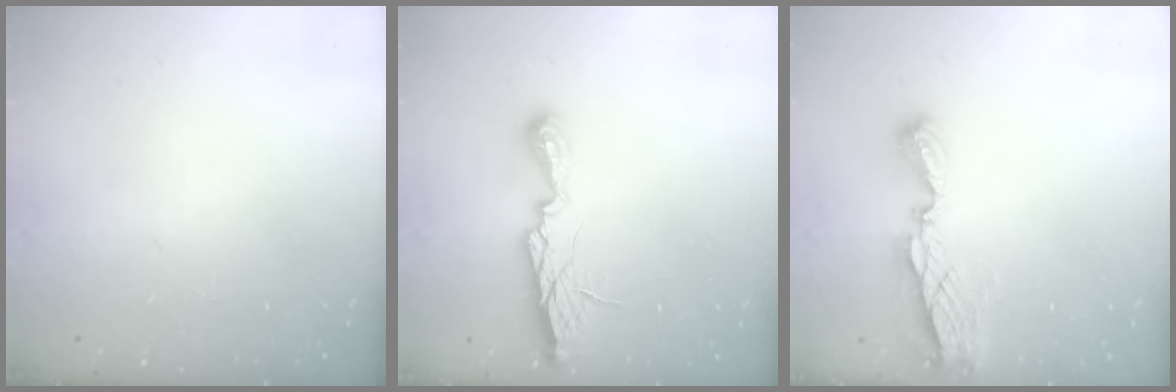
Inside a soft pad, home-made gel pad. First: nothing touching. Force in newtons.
{"total": 9.7, "press": 9.7, "slide": 0.9}
{"total": 6.7, "press": 6.7, "slide": 0.2}